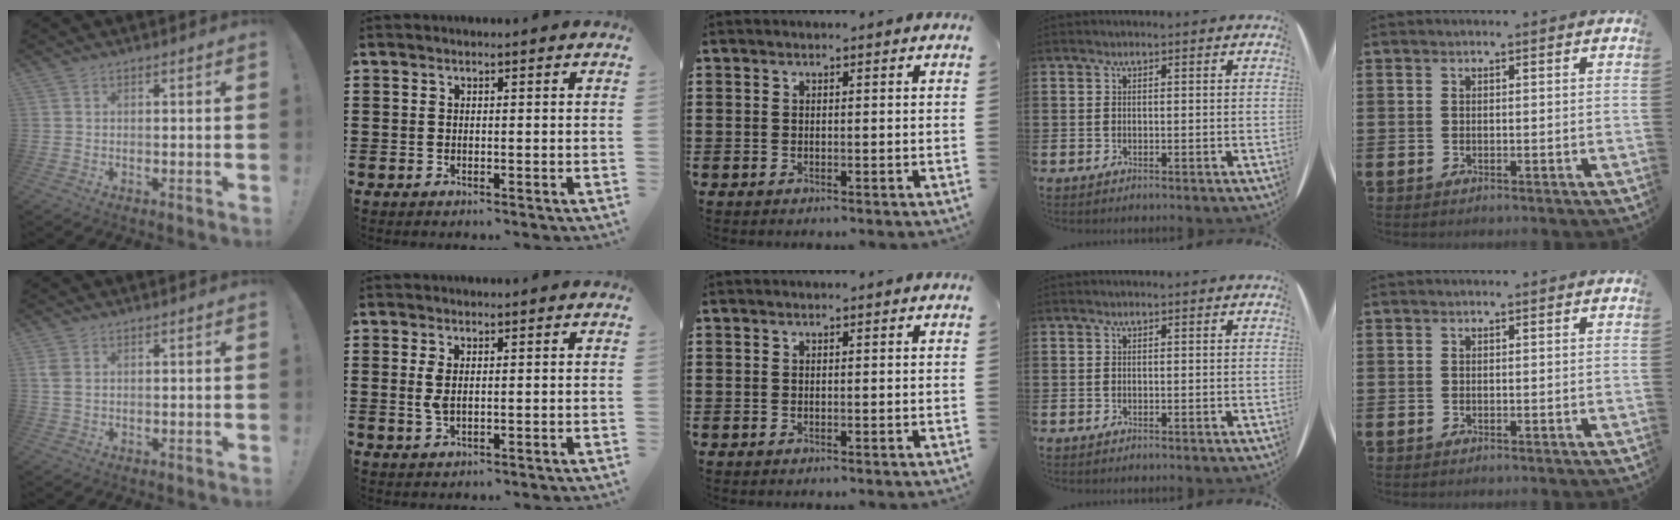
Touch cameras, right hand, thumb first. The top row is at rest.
{"thumb": {"total": 2.7, "force": [0.9, 1.6, 2.0], "torque": [-0.039, 0.004, 0.017]}, "index": {"total": 2.6, "force": [0.5, 1.0, 2.3], "torque": [-0.057, -0.002, 0.006]}}